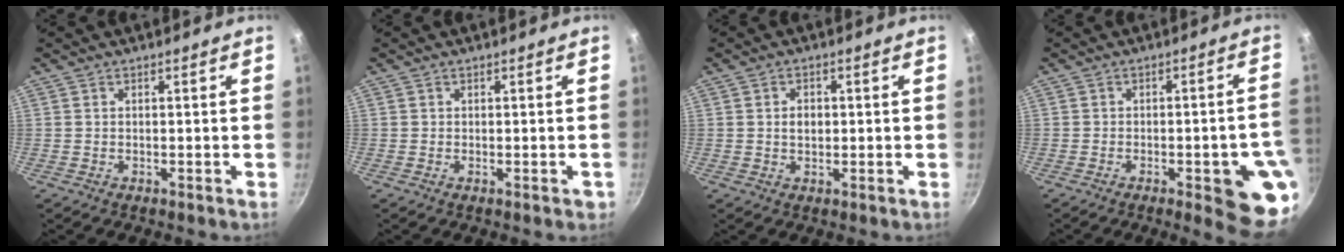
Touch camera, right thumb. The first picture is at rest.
{"total": 1.2, "force": [-0.3, 0.7, 0.9], "torque": [-0.004, 0.001, -0.007]}
{"total": 3.0, "force": [0.3, 2.1, 2.1], "torque": [-0.022, 0.004, 0.003]}
{"total": 11.8, "force": [-4.1, 3.1, 10.6], "torque": [-0.095, 0.019, -0.048]}